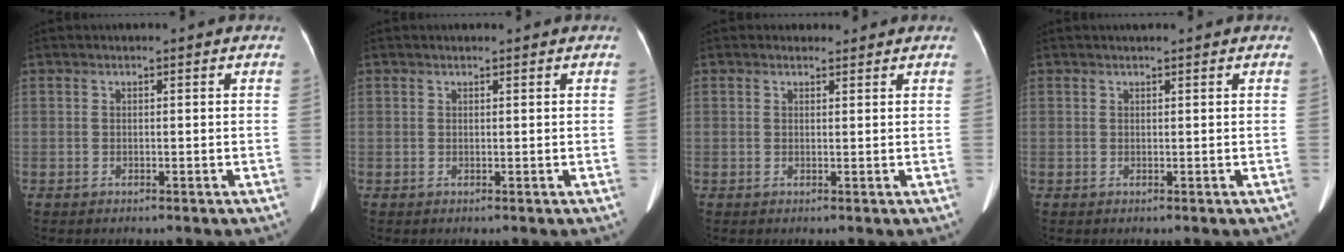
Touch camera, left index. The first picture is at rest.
{"total": 0.7, "force": [0.7, 0.0, 0.2], "torque": [-0.009, 0.005, 0.012]}
{"total": 1.2, "force": [1.1, 0.6, 0.0], "torque": [-0.006, 0.005, 0.016]}
{"total": 1.4, "force": [1.2, 0.0, 0.7], "torque": [-0.010, 0.012, 0.022]}